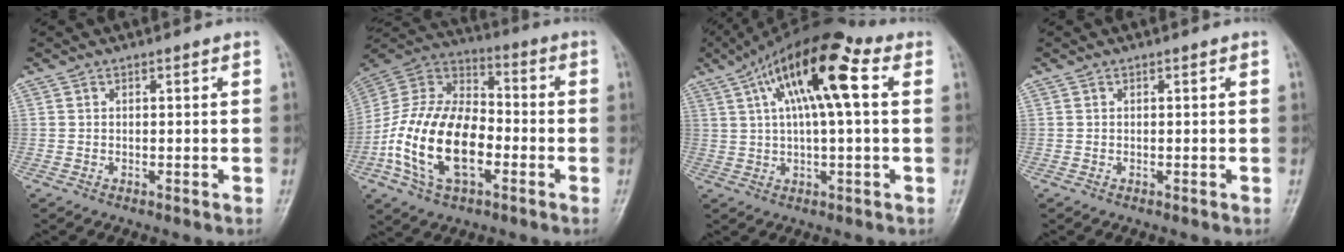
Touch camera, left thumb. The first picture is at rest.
{"total": 19.8, "force": [-5.6, 11.3, 15.2], "torque": [-0.282, 0.031, -0.104]}
{"total": 14.5, "force": [4.3, 4.4, 13.1], "torque": [-0.228, 0.028, 0.062]}
{"total": 0.0}